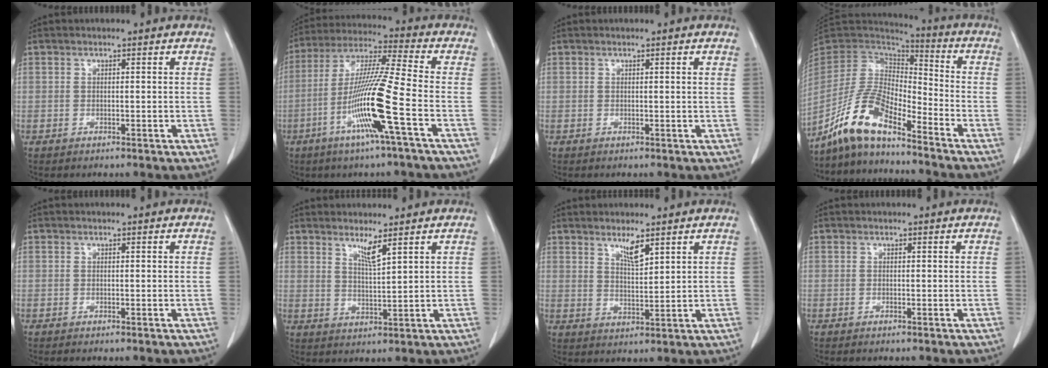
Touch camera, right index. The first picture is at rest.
{"total": 14.3, "force": [-5.1, -1.3, 13.3], "torque": [-0.265, -0.011, -0.104]}
{"total": 0.6, "force": [0.3, -0.1, 0.5], "torque": [-0.010, 0.000, 0.005]}
{"total": 12.3, "force": [-9.3, 3.0, 7.4], "torque": [-0.157, 0.012, -0.178]}
{"total": 0.0}
{"total": 3.2, "force": [2.3, -0.3, 2.2], "torque": [-0.042, -0.015, 0.045]}
{"total": 3.6, "force": [2.6, 0.5, 2.5], "torque": [-0.048, -0.008, 0.050]}
{"total": 0.0}